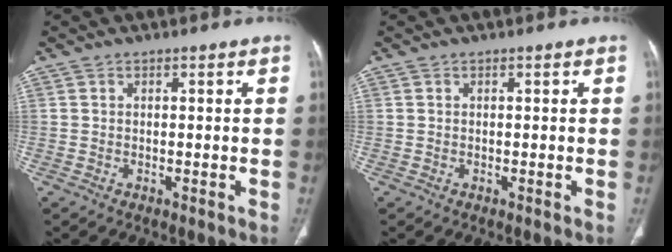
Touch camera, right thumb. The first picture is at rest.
{"total": 0.0}